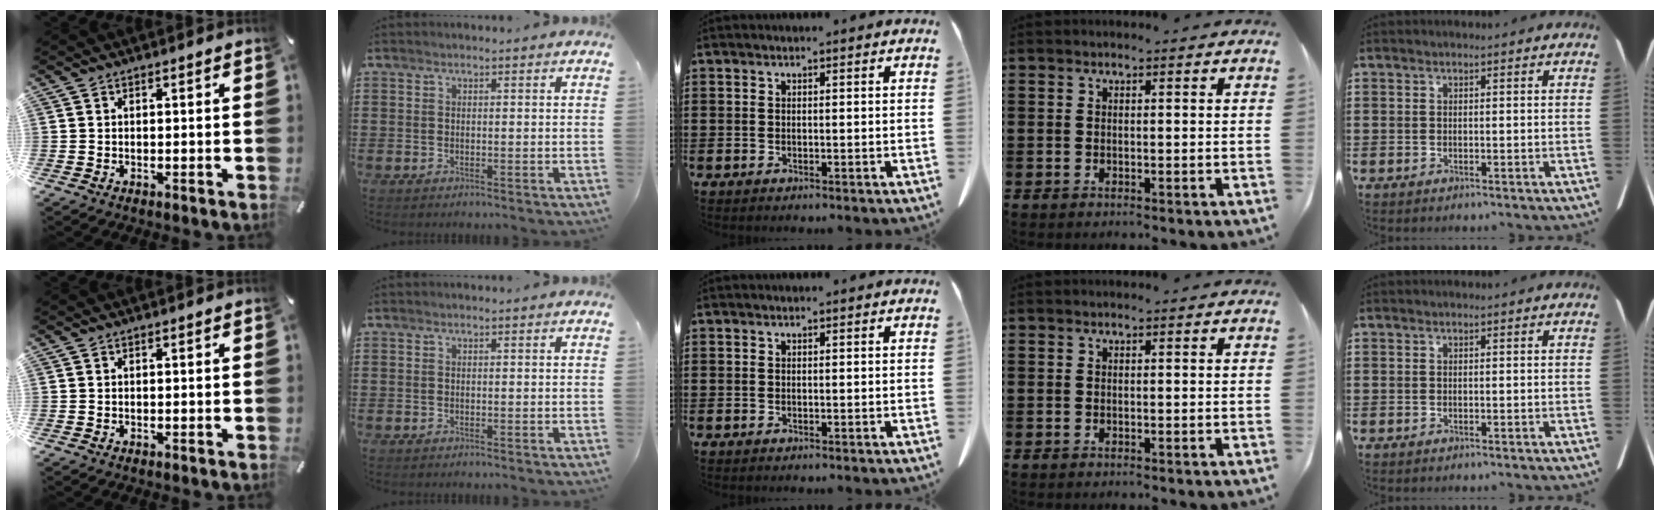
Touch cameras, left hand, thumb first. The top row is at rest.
{}